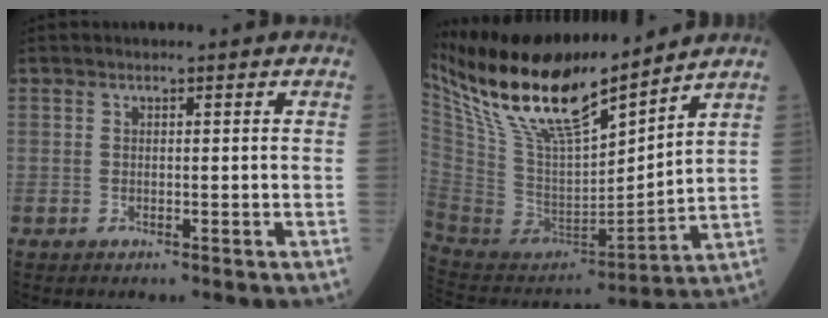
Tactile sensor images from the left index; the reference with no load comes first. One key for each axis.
{"total": 20.9, "fx": 16.4, "fy": 3.5, "fz": 12.4, "tx": -0.239, "ty": 0.002, "tz": 0.310}